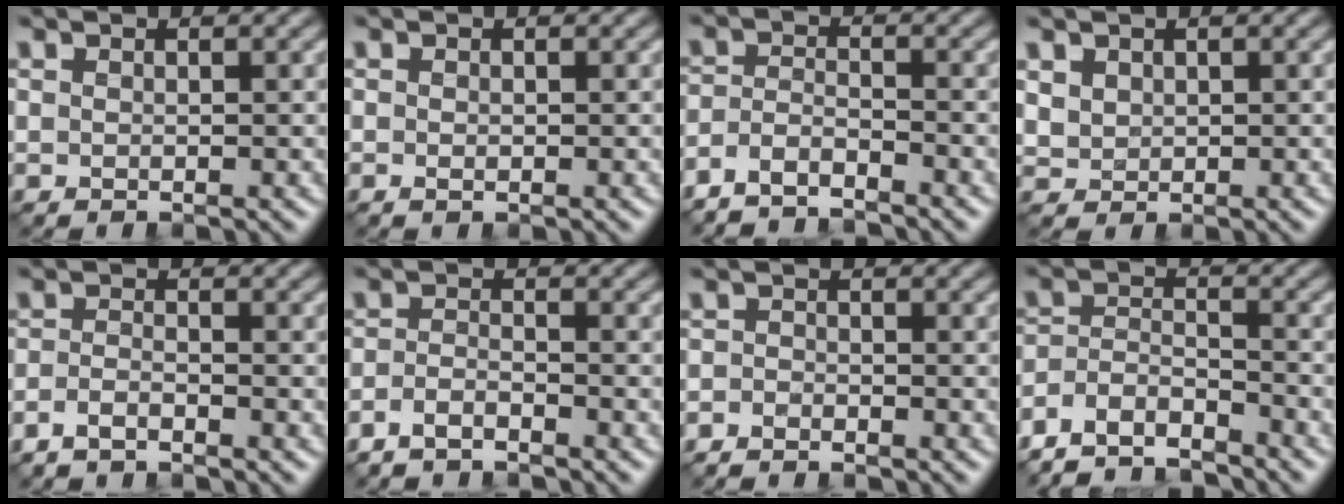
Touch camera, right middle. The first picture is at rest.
{"total": 0.5, "force": [-0.1, 0.2, 0.5], "torque": [-0.011, -0.001, -0.002]}
{"total": 3.3, "force": [-3.1, 0.5, 1.1], "torque": [-0.028, 0.000, -0.069]}
{"total": 1.4, "force": [0.8, 1.1, 0.5], "torque": [-0.019, -0.002, 0.022]}
{"total": 1.9, "force": [-1.7, 0.3, 0.9], "torque": [-0.028, 0.000, -0.040]}
{"total": 2.4, "force": [-2.2, 0.4, 0.9], "torque": [-0.026, -0.001, -0.052]}
{"total": 1.7, "force": [-1.7, 0.3, 0.2], "torque": [-0.005, 0.001, -0.039]}
{"total": 5.6, "force": [-5.1, 1.5, 1.7], "torque": [-0.035, -0.003, -0.106]}